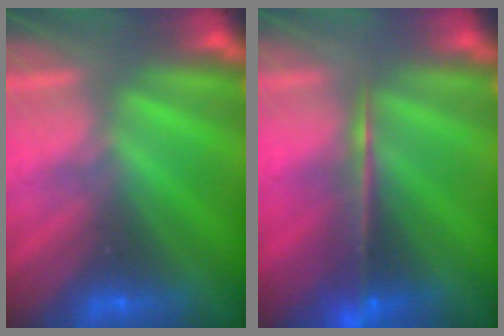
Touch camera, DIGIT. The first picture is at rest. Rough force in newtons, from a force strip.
{"total": 7.4}